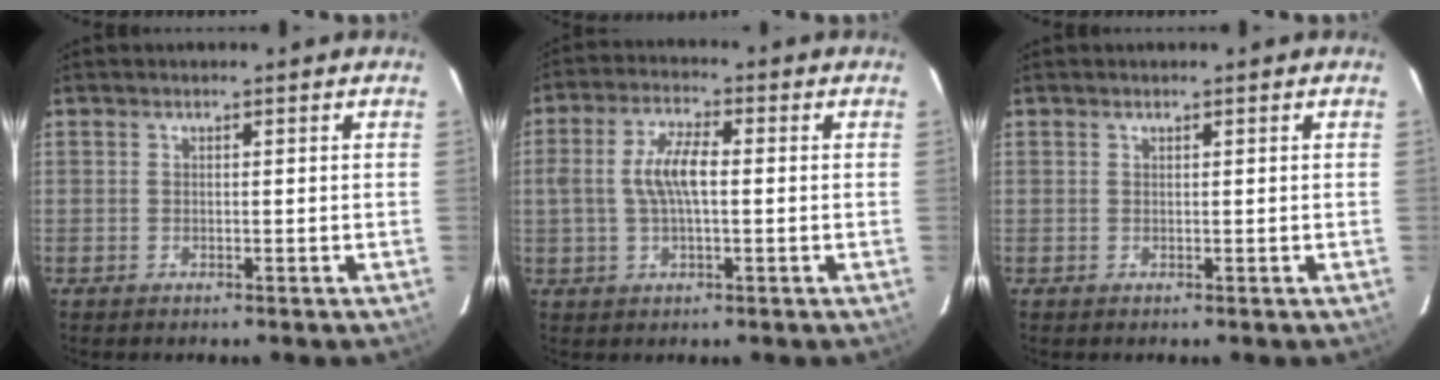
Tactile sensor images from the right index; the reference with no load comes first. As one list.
[{"total": 7.0, "force": [0.0, 2.7, 6.5], "torque": [-0.128, 0.011, 0.002]}, {"total": 0.0}]